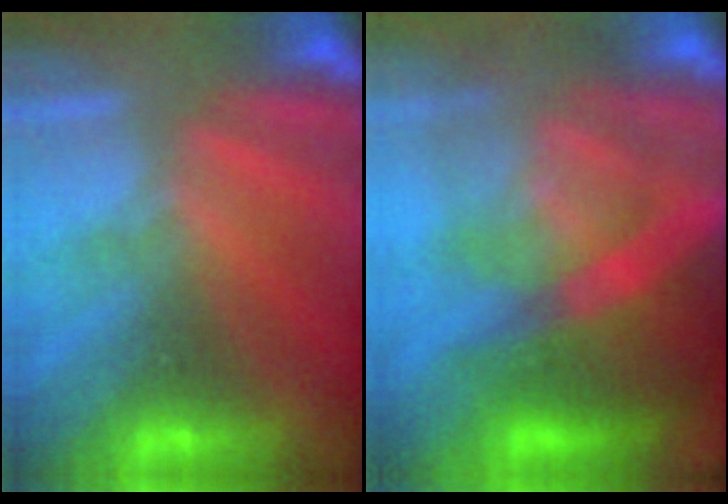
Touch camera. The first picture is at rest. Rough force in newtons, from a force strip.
{"total": 8.6}